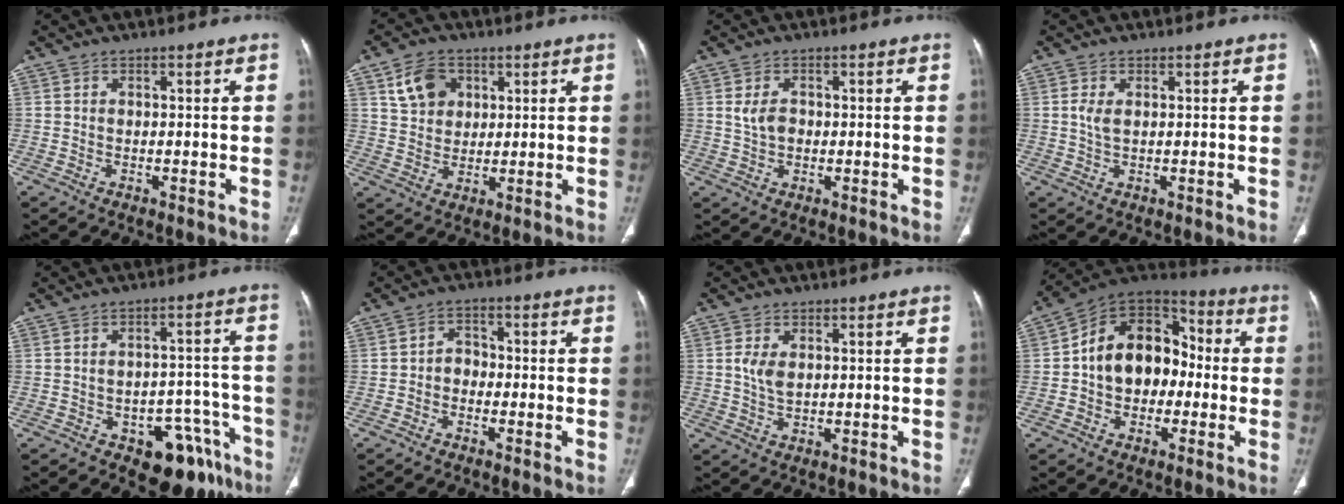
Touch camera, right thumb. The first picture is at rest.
{"total": 7.7, "force": [3.2, 5.9, 3.7], "torque": [-0.043, -0.008, 0.062]}
{"total": 3.4, "force": [0.4, 2.3, 2.4], "torque": [-0.042, 0.004, 0.009]}
{"total": 2.2, "force": [0.5, 1.0, 1.9], "torque": [-0.044, -0.002, 0.013]}
{"total": 13.0, "force": [-7.9, 7.3, 7.4], "torque": [-0.044, 0.064, -0.100]}
{"total": 3.4, "force": [-1.1, 2.8, 1.7], "torque": [-0.008, 0.020, -0.029]}
{"total": 3.6, "force": [0.8, 2.0, 2.9], "torque": [-0.057, -0.006, 0.019]}
{"total": 16.0, "force": [-0.8, 11.8, 10.8], "torque": [-0.131, 0.048, -0.025]}